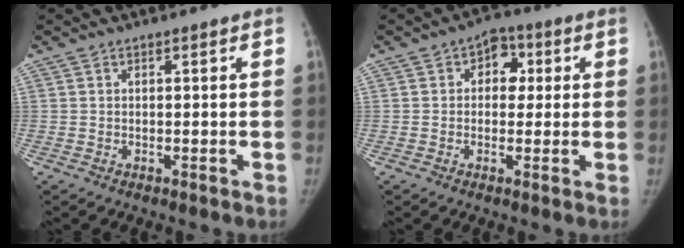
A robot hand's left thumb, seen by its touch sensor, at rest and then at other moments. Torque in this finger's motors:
{"motor_torque": [0.56, 0.44, 0.31, -0.51, 0.04]}